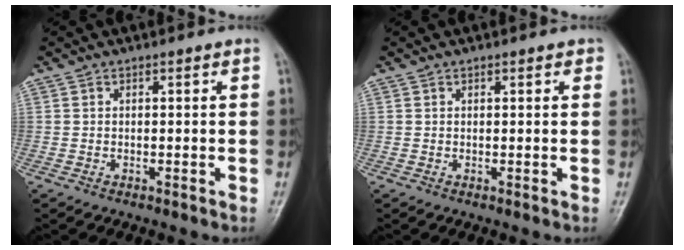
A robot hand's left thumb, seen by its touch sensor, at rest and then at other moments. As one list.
[{"total": 1.3, "force": [0.7, 0.6, 0.9], "torque": [-0.006, 0.000, 0.005]}]